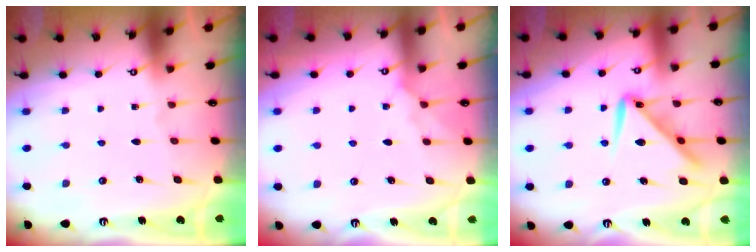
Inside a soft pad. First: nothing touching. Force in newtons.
{"total": 5.7, "press": 5.6, "slide": 0.8}
{"total": 12.2, "press": 12.2, "slide": 0.7}